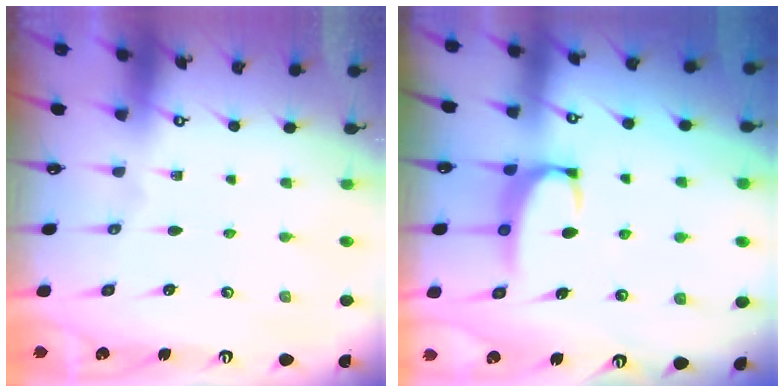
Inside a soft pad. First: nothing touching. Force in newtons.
{"total": 2.3, "press": 2.2, "slide": 0.6}